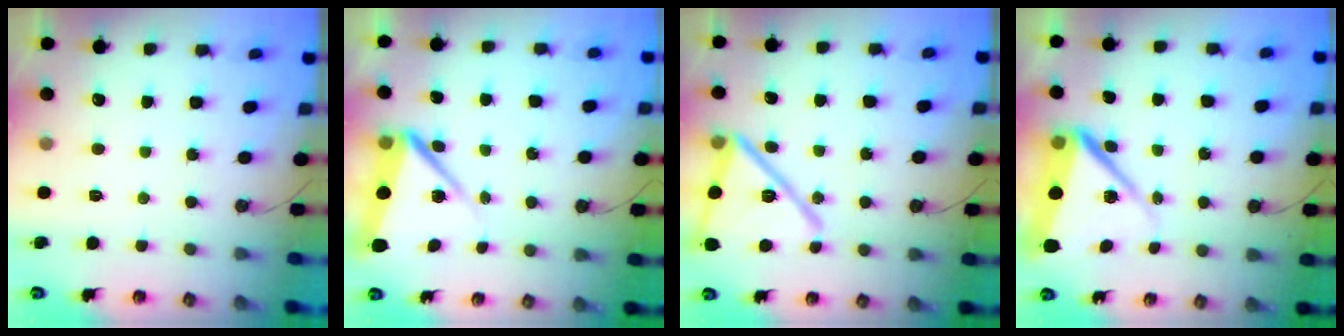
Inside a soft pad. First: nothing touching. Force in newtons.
{"total": 8.4, "press": 8.4, "slide": 0.6}
{"total": 19.0, "press": 18.9, "slide": 1.6}
{"total": 10.1, "press": 10.1, "slide": 0.9}